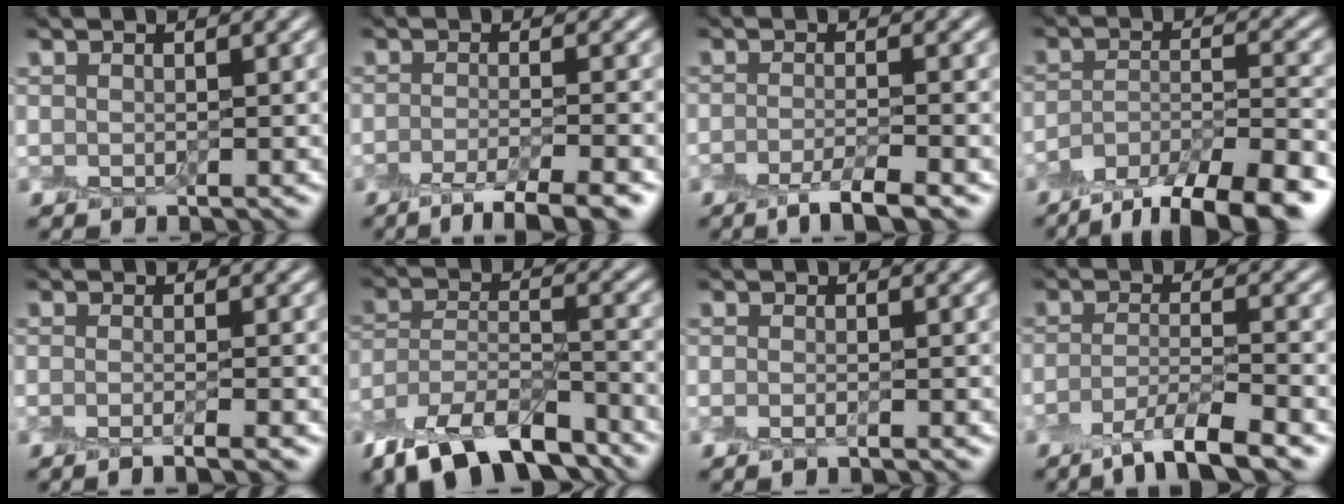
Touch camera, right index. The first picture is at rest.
{"total": 4.6, "force": [-3.0, 1.0, 3.4], "torque": [-0.045, -0.006, -0.057]}
{"total": 3.6, "force": [-2.2, 0.8, 2.7], "torque": [-0.044, -0.006, -0.047]}
{"total": 9.6, "force": [-7.2, 2.8, 5.7], "torque": [-0.087, -0.009, -0.117]}
{"total": 2.7, "force": [-1.5, 0.8, 2.1], "torque": [-0.017, -0.005, -0.032]}
{"total": 10.8, "force": [-8.4, 4.3, 5.3], "torque": [-0.104, -0.003, -0.151]}
{"total": 1.2, "force": [-0.7, 0.5, 0.8], "torque": [-0.008, -0.005, -0.016]}
{"total": 5.6, "force": [-3.7, 1.3, 4.1], "torque": [-0.067, -0.006, -0.074]}